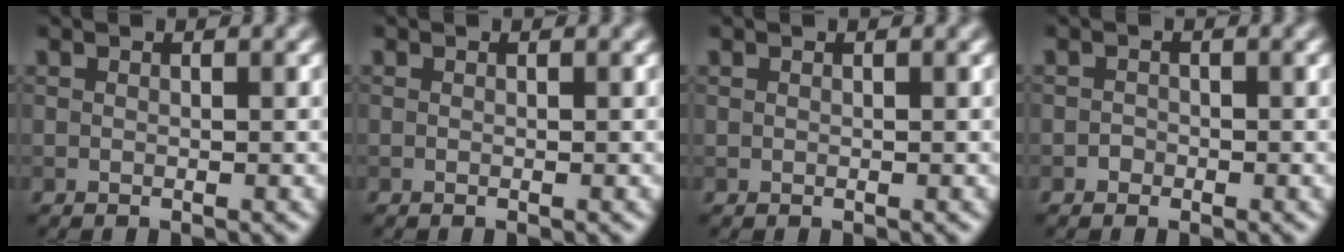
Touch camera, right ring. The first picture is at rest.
{"total": 0.0}
{"total": 0.0}
{"total": 0.8, "force": [-0.5, 0.6, 0.0], "torque": [0.006, -0.003, -0.010]}